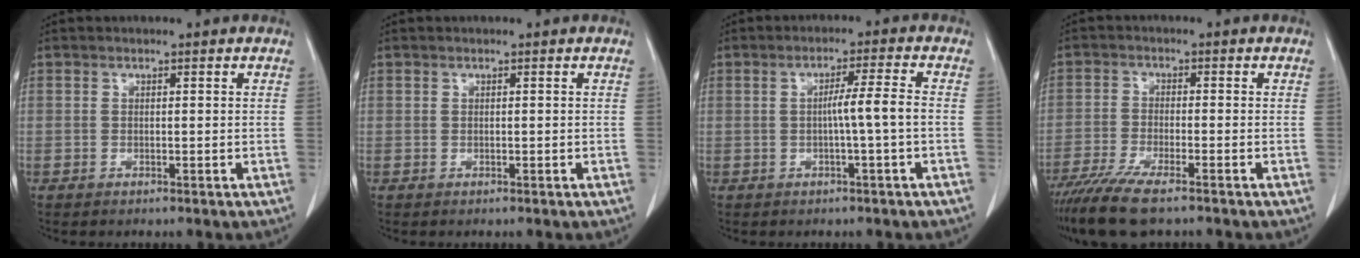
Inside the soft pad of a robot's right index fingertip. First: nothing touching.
{"total": 0.0}
{"total": 4.9, "force": [-0.6, -0.3, 4.8], "torque": [-0.082, 0.010, -0.008]}
{"total": 9.7, "force": [-7.1, 2.3, 6.2], "torque": [-0.117, -0.024, -0.120]}